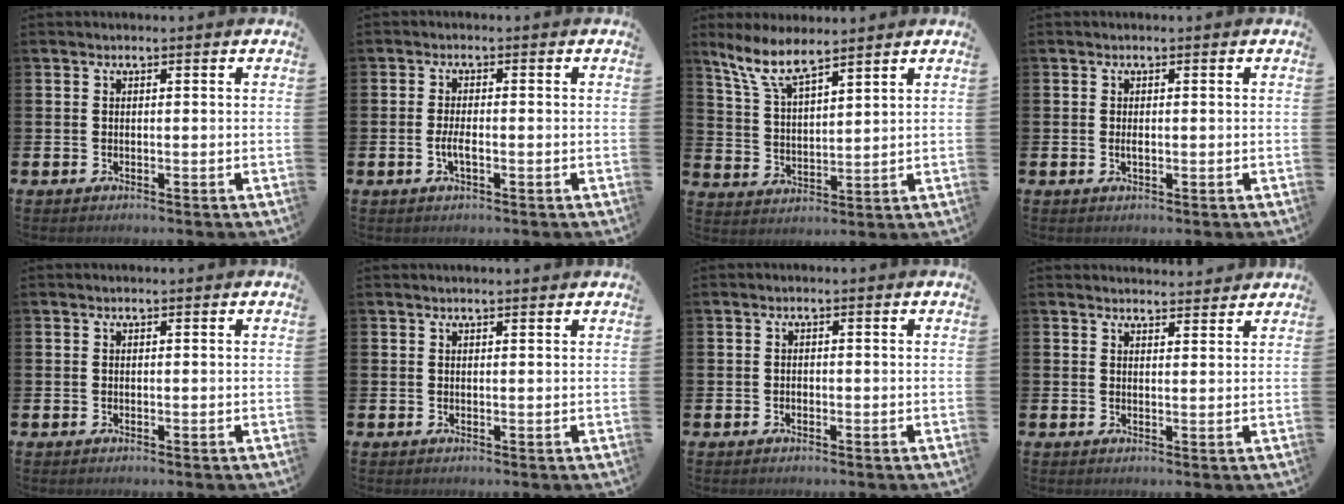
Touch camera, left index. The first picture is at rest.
{"total": 2.3, "force": [-0.7, 0.8, 2.1], "torque": [-0.031, -0.002, -0.014]}
{"total": 7.3, "force": [6.2, 1.4, 3.6], "torque": [-0.091, -0.019, 0.113]}
{"total": 0.9, "force": [0.0, 0.4, 0.8], "torque": [-0.018, 0.003, -0.001]}
{"total": 0.0}
{"total": 0.8, "force": [0.8, -0.1, 0.2], "torque": [0.011, -0.006, 0.012]}
{"total": 0.5, "force": [-0.3, 0.4, 0.1], "torque": [-0.005, 0.003, -0.007]}
{"total": 2.7, "force": [2.6, 0.4, -0.1], "torque": [0.012, -0.019, 0.045]}